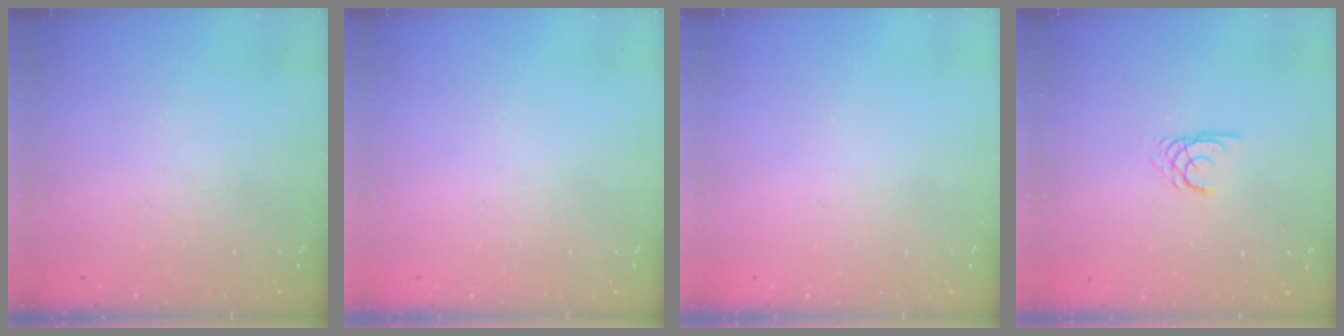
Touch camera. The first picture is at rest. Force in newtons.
{"total": 0.0}
{"total": 0.0}
{"total": 2.7, "press": 2.7, "slide": 0.1}